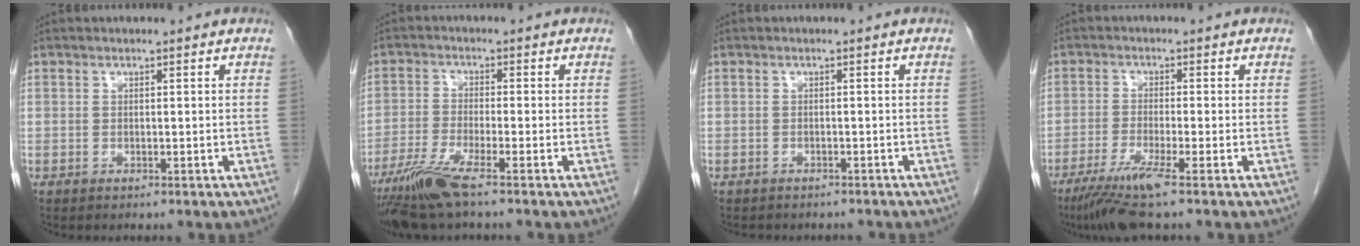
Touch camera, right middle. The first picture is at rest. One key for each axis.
{"total": 6.9, "fx": -4.8, "fy": -0.4, "fz": 4.8, "tx": -0.101, "ty": -0.022, "tz": -0.097}
{"total": 4.8, "fx": -4.2, "fy": 1.9, "fz": 1.3, "tx": -0.018, "ty": 0.001, "tz": -0.048}
{"total": 6.6, "fx": -4.4, "fy": -0.7, "fz": 4.9, "tx": -0.092, "ty": -0.021, "tz": -0.085}